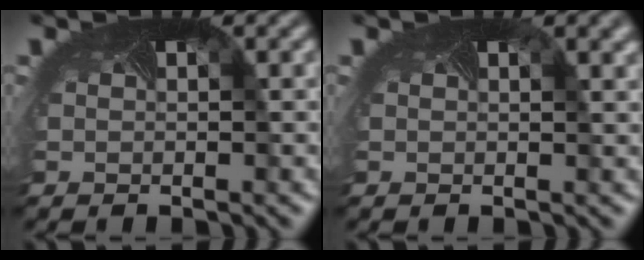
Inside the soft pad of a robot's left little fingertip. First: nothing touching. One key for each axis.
{"total": 2.0, "fx": 1.1, "fy": 0.8, "fz": 1.5, "tx": -0.007, "ty": 0.005, "tz": -0.002}